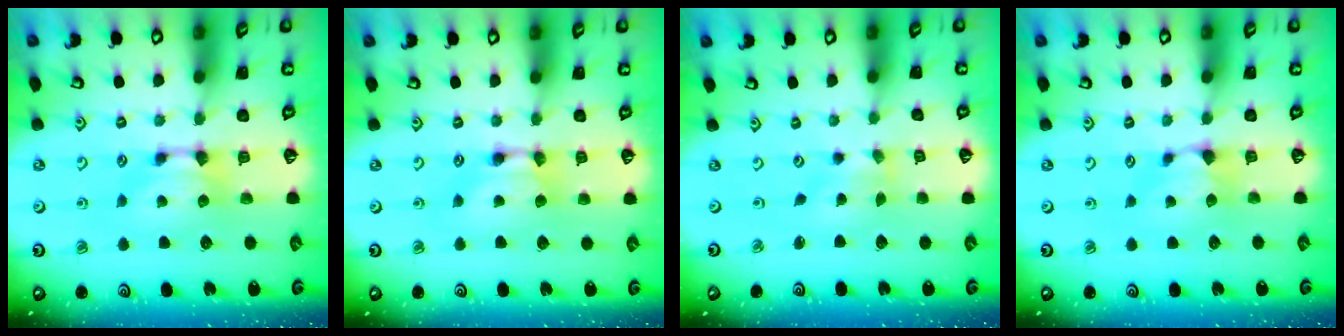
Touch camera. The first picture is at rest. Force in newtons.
{"total": 1.8, "press": 1.8, "slide": 0.2}
{"total": 1.7, "press": 1.3, "slide": 1.1}
{"total": 0.6, "press": 0.3, "slide": 0.6}